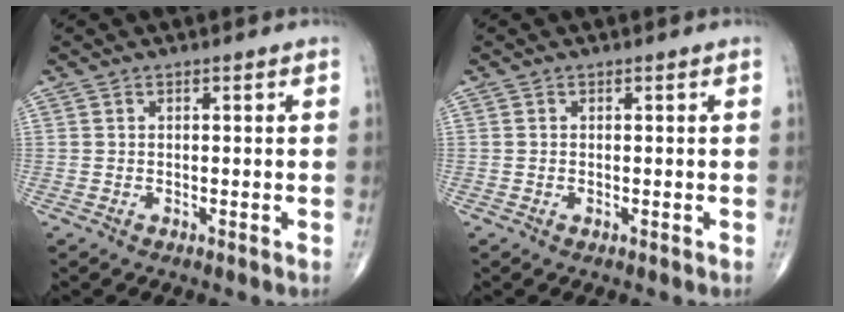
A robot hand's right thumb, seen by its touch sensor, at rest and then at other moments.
{"total": 0.0}